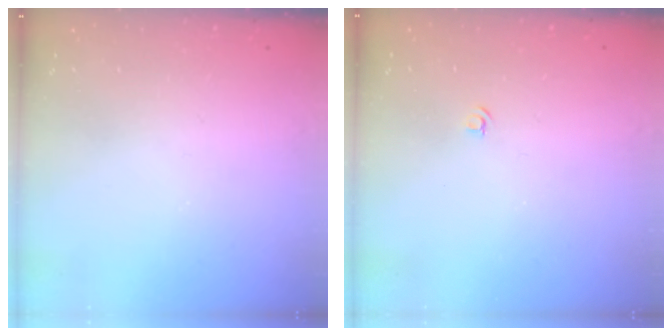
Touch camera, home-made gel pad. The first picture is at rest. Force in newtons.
{"total": 3.2, "press": 3.2, "slide": 0.4}